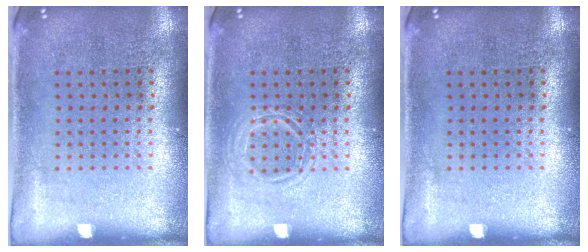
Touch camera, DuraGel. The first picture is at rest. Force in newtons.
{"total": 1.3, "press": 1.3, "slide": 0.2}
{"total": 0.0}